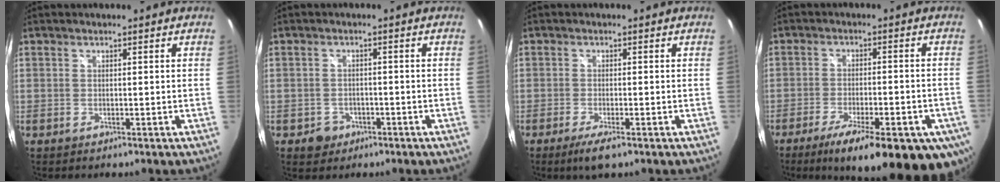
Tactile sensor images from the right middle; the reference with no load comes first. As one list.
[{"total": 3.6, "force": [-1.8, 3.1, 0.4], "torque": [-0.018, 0.004, -0.021]}, {"total": 3.9, "force": [-2.4, 0.5, 3.0], "torque": [-0.064, -0.015, -0.044]}, {"total": 21.5, "force": [-13.3, 6.5, 15.6], "torque": [-0.252, -0.059, -0.177]}]